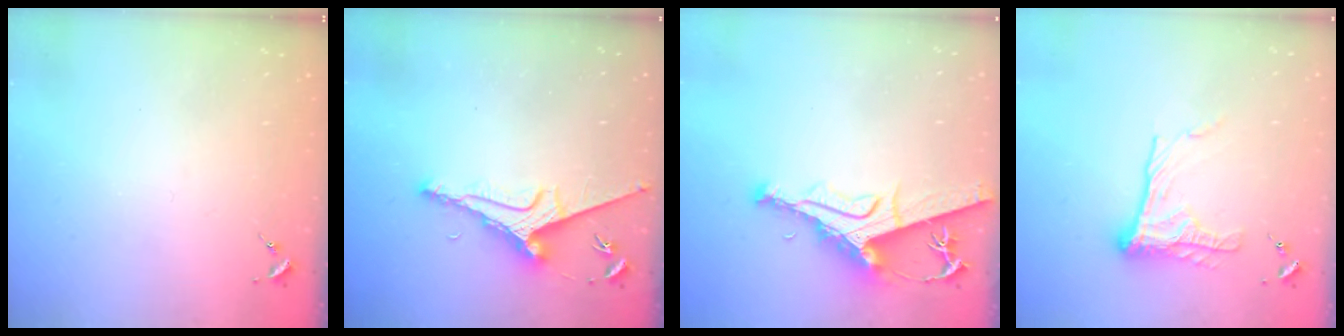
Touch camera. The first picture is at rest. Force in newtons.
{"total": 8.4, "press": 8.3, "slide": 0.9}
{"total": 11.9, "press": 11.9, "slide": 1.1}
{"total": 13.0, "press": 13.0, "slide": 1.2}